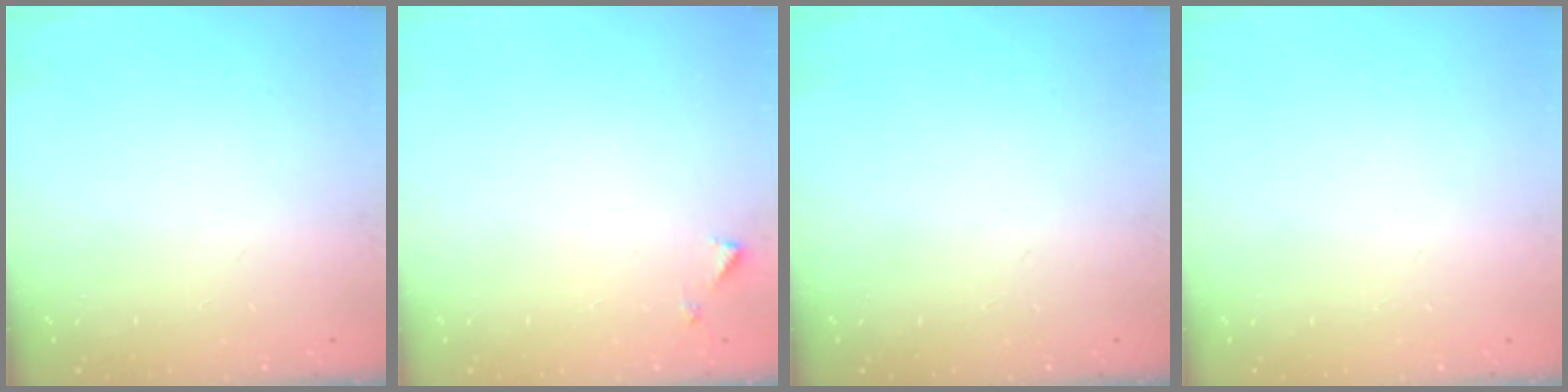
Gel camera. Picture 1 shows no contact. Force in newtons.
{"total": 3.2, "press": 3.2, "slide": 0.3}
{"total": 0.0}
{"total": 0.0}